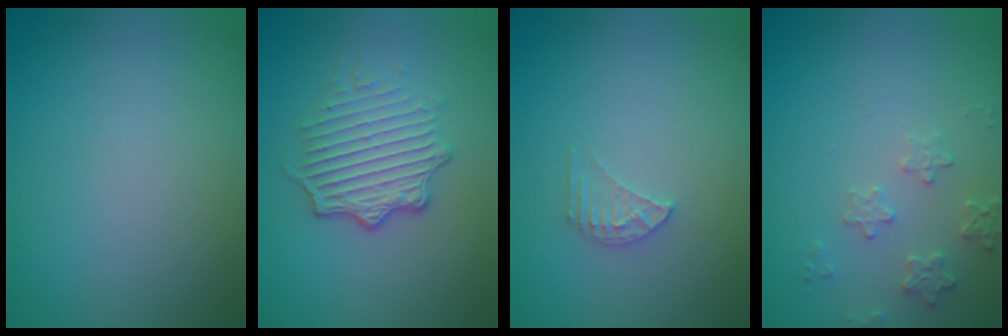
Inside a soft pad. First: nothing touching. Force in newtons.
{"total": 4.9, "press": 3.2, "slide": 3.7}
{"total": 1.5, "press": 1.5, "slide": 0.2}
{"total": 2.2, "press": 2.1, "slide": 0.4}